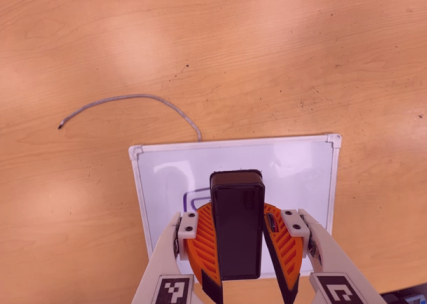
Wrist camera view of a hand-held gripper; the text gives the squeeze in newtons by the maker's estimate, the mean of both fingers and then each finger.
{"total": 8.5, "left": 8.9, "right": 8.1}